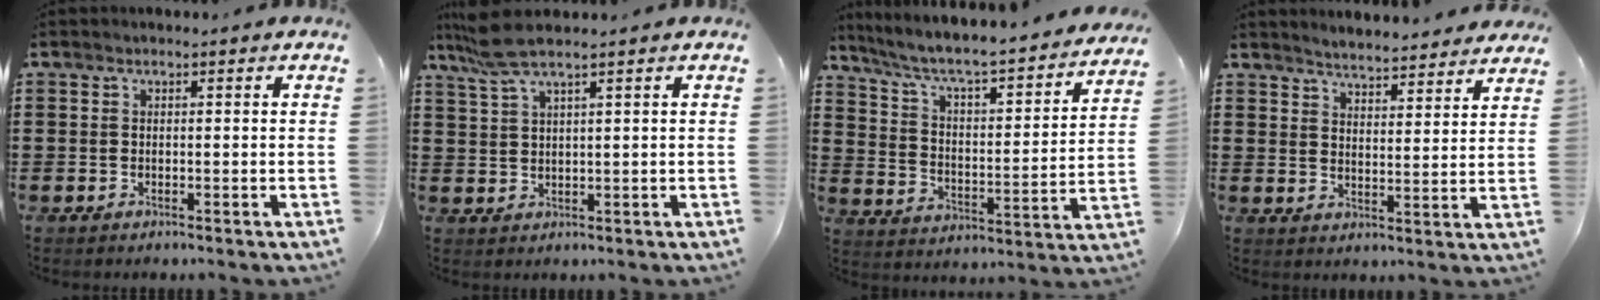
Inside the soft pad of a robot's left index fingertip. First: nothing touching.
{"total": 4.7, "force": [3.4, 0.2, 3.3], "torque": [-0.074, -0.001, 0.061]}
{"total": 5.2, "force": [4.4, 0.4, 2.8], "torque": [-0.075, -0.043, 0.064]}
{"total": 4.0, "force": [4.0, -0.3, 0.1], "torque": [-0.019, -0.026, 0.070]}